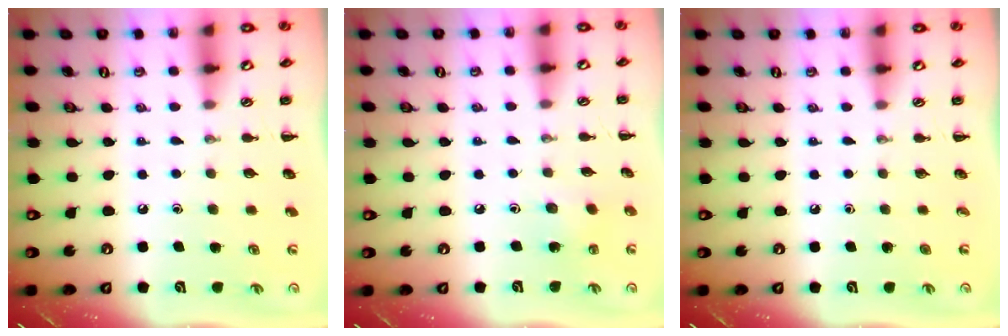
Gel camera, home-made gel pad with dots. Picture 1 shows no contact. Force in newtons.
{"total": 2.3, "press": 2.1, "slide": 0.9}
{"total": 0.0}